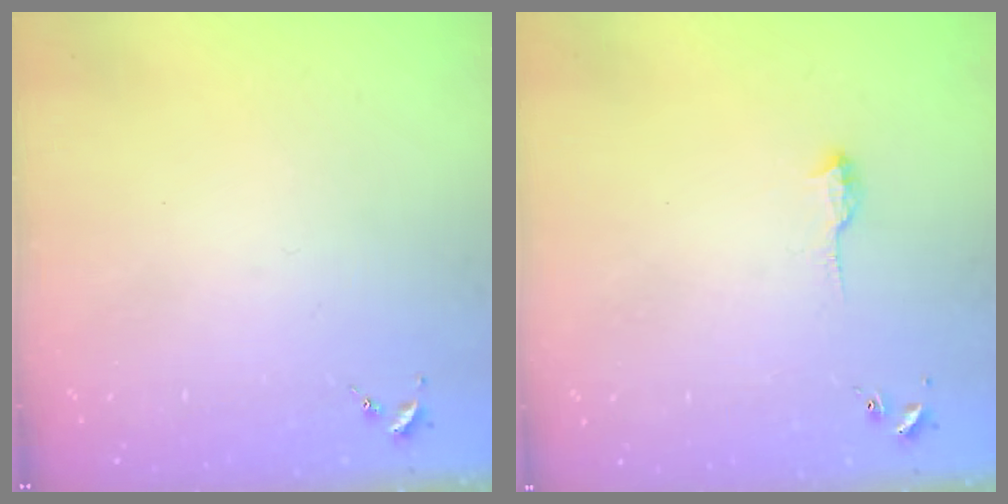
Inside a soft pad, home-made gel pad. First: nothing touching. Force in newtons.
{"total": 5.9, "press": 5.8, "slide": 0.6}